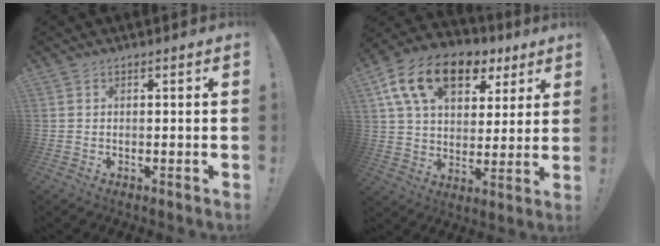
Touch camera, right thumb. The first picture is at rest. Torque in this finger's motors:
{"motor_torque": [2.01, 2.35, 0.42, 0.25, 0.20]}